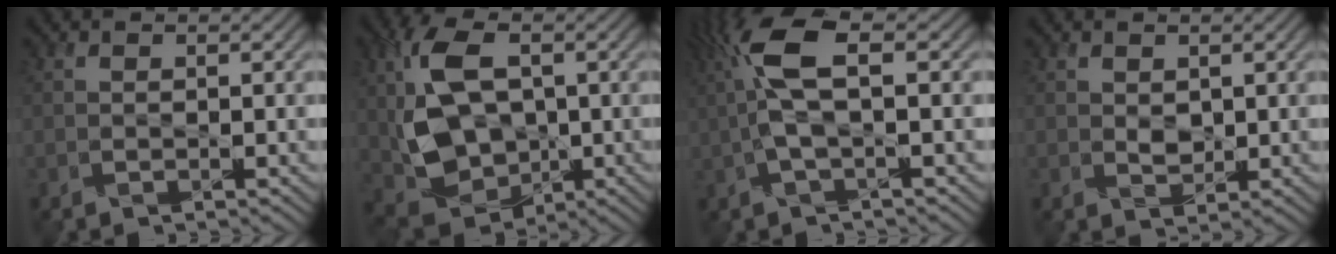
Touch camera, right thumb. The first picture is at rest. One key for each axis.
{"total": 12.5, "fx": 0.7, "fy": 8.4, "fz": 9.2, "tx": -0.213, "ty": -0.003, "tz": 0.014}
{"total": 8.2, "fx": 0.9, "fy": 2.5, "fz": 7.7, "tx": -0.180, "ty": 0.022, "tz": 0.008}
{"total": 1.6, "fx": 0.6, "fy": 1.1, "fz": 1.0, "tx": -0.023, "ty": -0.006, "tz": 0.016}